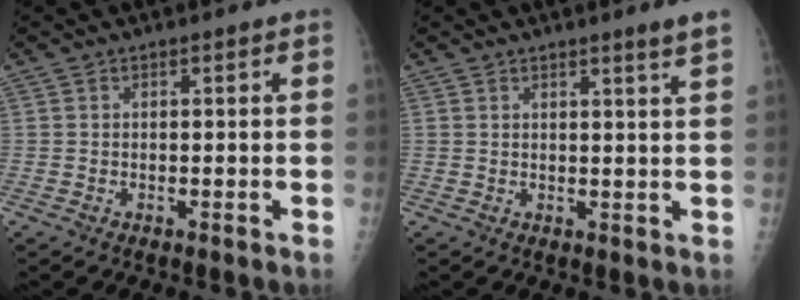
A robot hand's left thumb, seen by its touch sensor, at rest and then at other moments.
{"total": 2.9, "force": [2.1, -0.8, 1.8], "torque": [-0.023, -0.020, 0.031]}